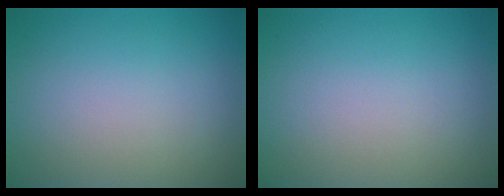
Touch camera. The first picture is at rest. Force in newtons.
{"total": 0.0}